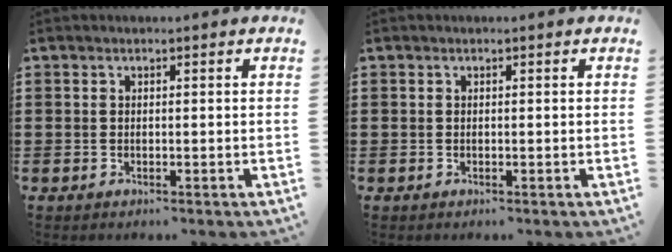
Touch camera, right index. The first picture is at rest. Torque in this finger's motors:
{"motor_torque": [1.24, 0.90, 0.01, -0.01]}